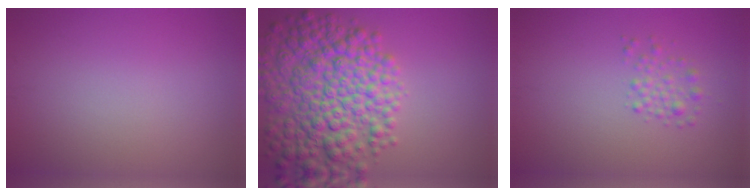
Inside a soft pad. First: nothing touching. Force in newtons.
{"total": 10.0, "press": 10.0, "slide": 0.3}
{"total": 1.5, "press": 1.5, "slide": 0.1}